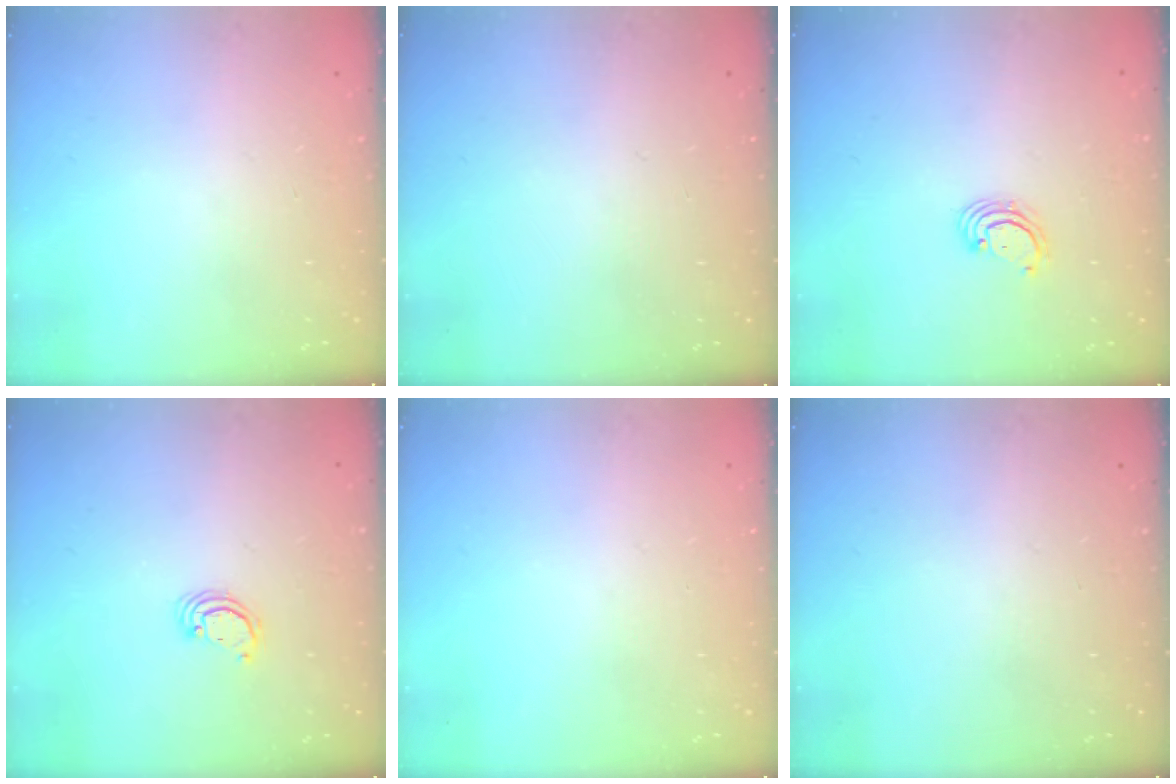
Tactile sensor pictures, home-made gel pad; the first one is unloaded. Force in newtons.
{"total": 0.0}
{"total": 2.3, "press": 2.3, "slide": 0.1}
{"total": 2.6, "press": 2.6, "slide": 0.2}
{"total": 0.0}
{"total": 0.0}